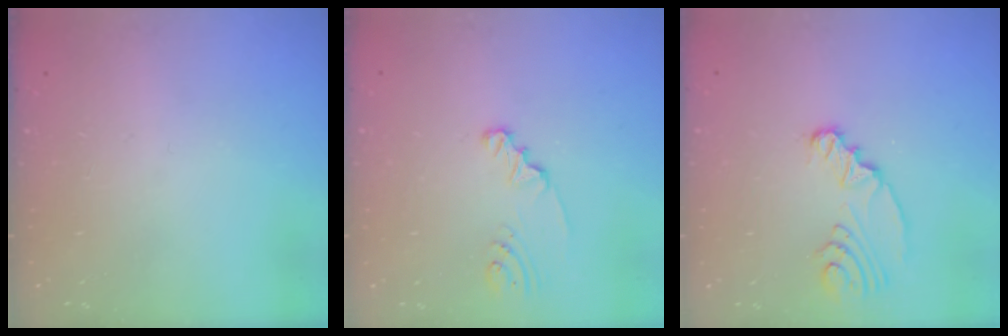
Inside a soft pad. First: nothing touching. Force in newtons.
{"total": 2.3, "press": 2.3, "slide": 0.3}
{"total": 6.1, "press": 5.7, "slide": 2.2}